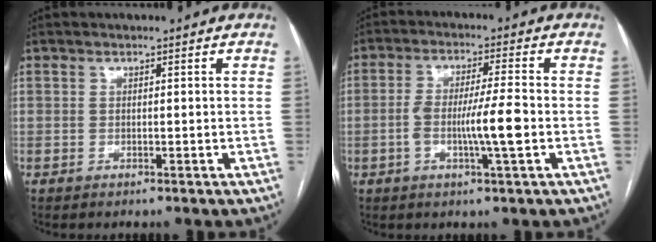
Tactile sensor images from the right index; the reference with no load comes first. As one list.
[{"total": 7.4, "force": [-1.7, 0.0, 7.2], "torque": [-0.132, 0.004, -0.030]}]